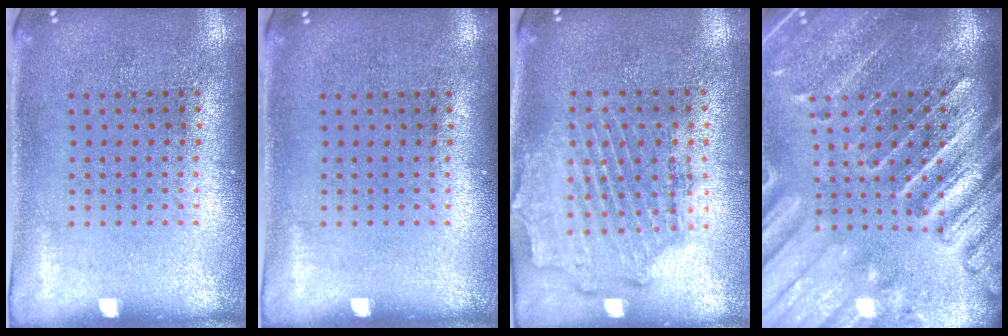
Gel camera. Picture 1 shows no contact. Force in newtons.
{"total": 0.0}
{"total": 1.8, "press": 1.6, "slide": 0.9}
{"total": 4.0, "press": 3.5, "slide": 1.8}